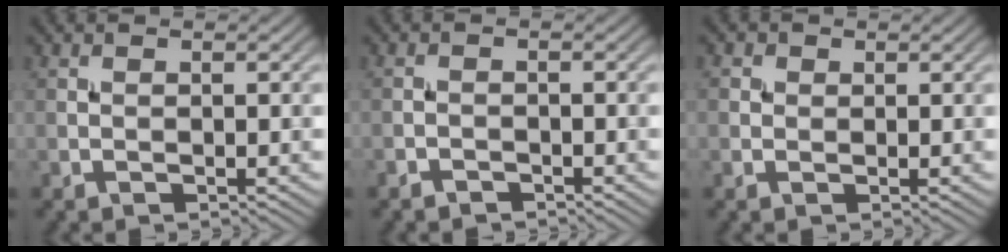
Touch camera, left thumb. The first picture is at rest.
{"total": 1.3, "force": [-1.2, 0.6, 0.2], "torque": [-0.002, -0.002, -0.026]}
{"total": 1.4, "force": [0.4, 1.3, 0.4], "torque": [-0.006, -0.001, 0.000]}